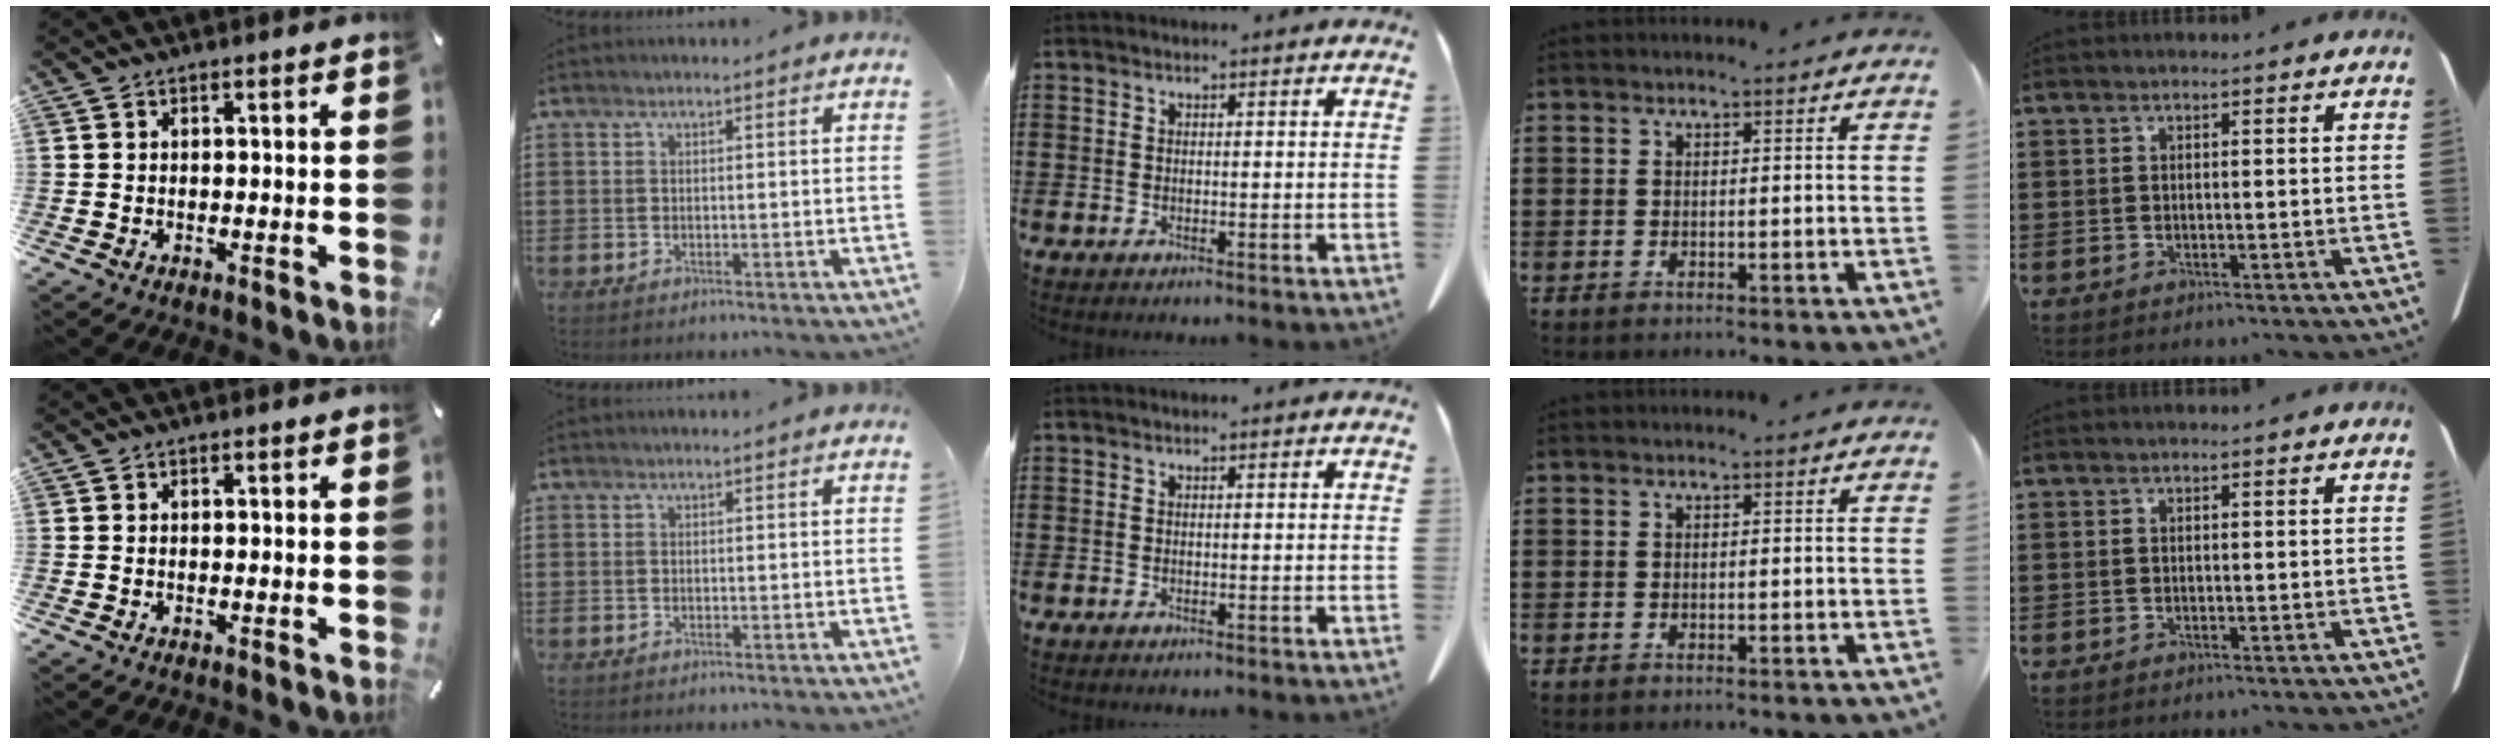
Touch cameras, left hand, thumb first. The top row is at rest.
{}